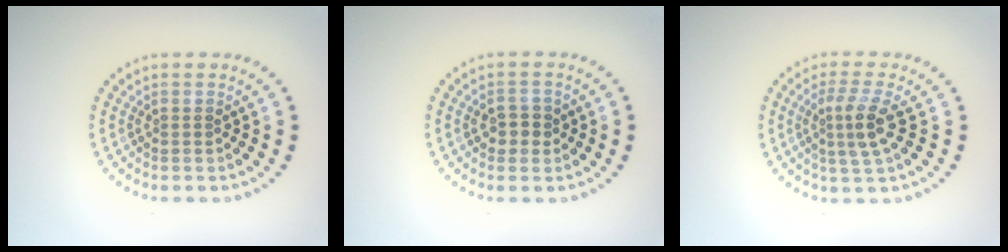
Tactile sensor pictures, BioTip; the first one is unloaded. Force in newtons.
{"total": 1.9, "press": 1.8, "slide": 0.4}
{"total": 3.1, "press": 2.7, "slide": 1.6}